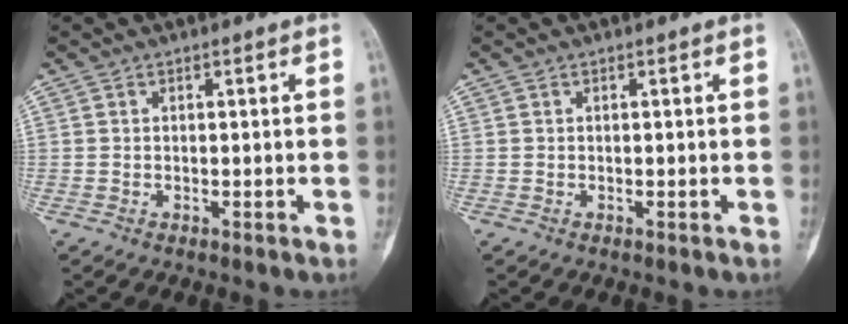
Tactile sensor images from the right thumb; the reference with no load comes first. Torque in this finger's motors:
{"motor_torque": [0.00, 0.00, 0.08, -0.08, 0.11]}